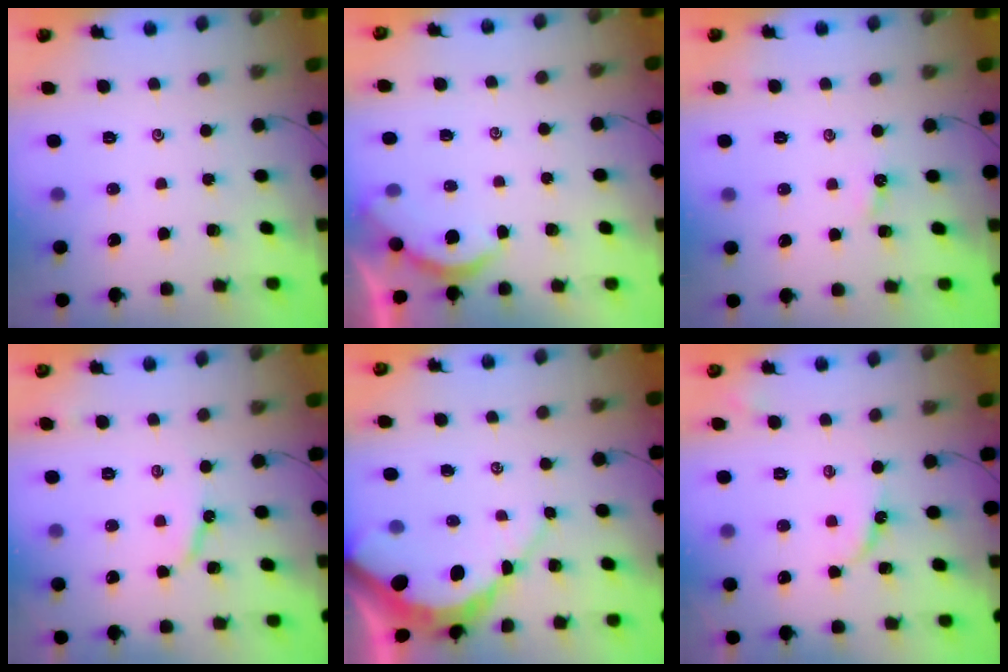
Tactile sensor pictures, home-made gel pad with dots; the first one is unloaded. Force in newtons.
{"total": 2.5, "press": 2.5, "slide": 0.4}
{"total": 2.4, "press": 2.4, "slide": 0.3}
{"total": 4.5, "press": 4.5, "slide": 0.3}
{"total": 8.5, "press": 8.5, "slide": 0.7}
{"total": 6.0, "press": 6.0, "slide": 0.5}